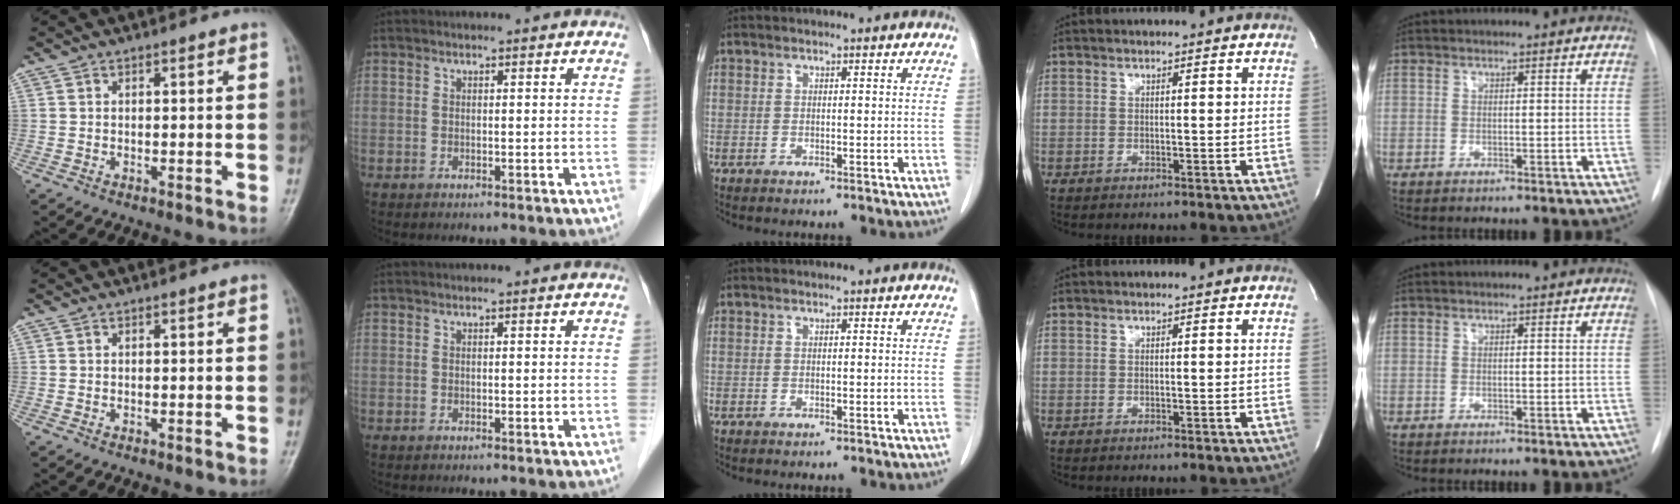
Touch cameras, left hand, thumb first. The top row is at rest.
{}